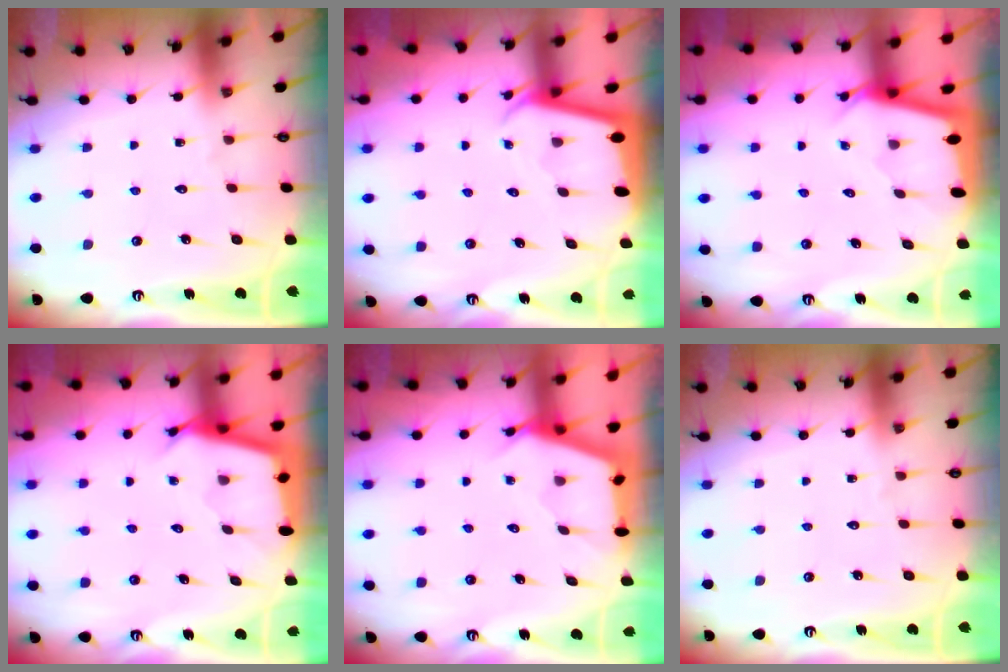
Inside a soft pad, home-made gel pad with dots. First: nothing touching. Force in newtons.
{"total": 2.1, "press": 2.1, "slide": 0.1}
{"total": 2.2, "press": 2.2, "slide": 0.1}
{"total": 2.8, "press": 2.8, "slide": 0.3}
{"total": 2.6, "press": 2.6, "slide": 0.4}
{"total": 0.0}